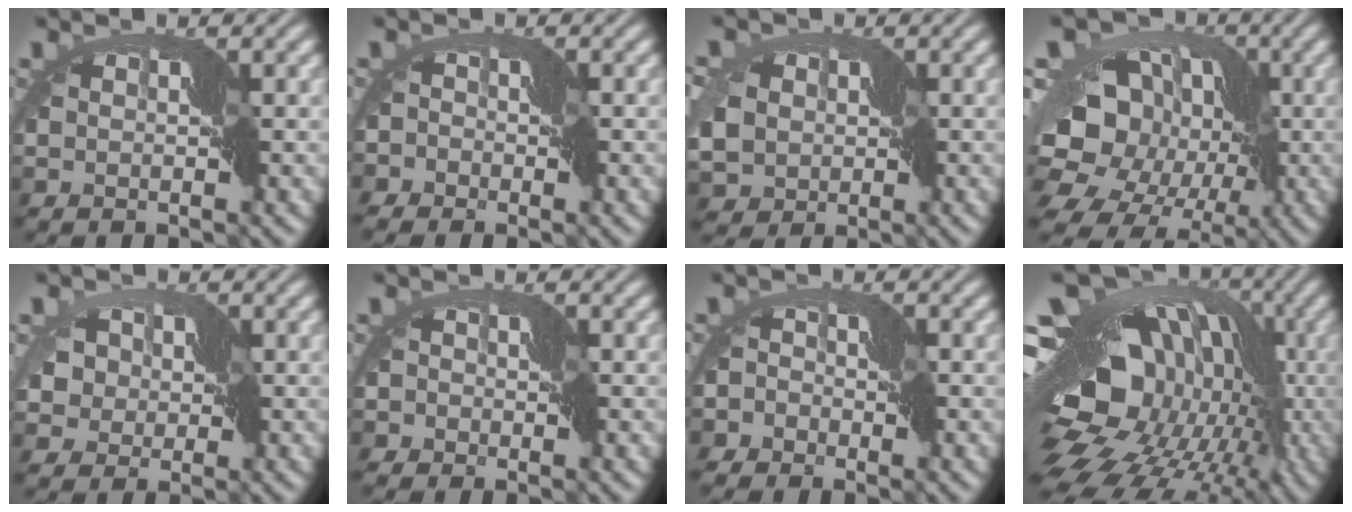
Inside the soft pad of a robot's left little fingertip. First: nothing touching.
{"total": 4.2, "force": [-3.3, 2.6, 0.3], "torque": [0.015, 0.000, -0.057]}
{"total": 8.4, "force": [-0.4, 6.7, 5.0], "torque": [-0.098, -0.010, -0.037]}
{"total": 17.0, "force": [-3.3, 14.3, 8.6], "torque": [-0.155, -0.006, -0.081]}
{"total": 5.5, "force": [-0.1, 4.9, 2.4], "torque": [-0.021, 0.028, -0.032]}
{"total": 3.0, "force": [-2.2, 2.0, 0.2], "torque": [0.013, 0.006, -0.038]}
{"total": 5.2, "force": [-4.1, 3.1, 0.8], "torque": [0.004, -0.001, -0.069]}
{"total": 18.9, "force": [-3.0, 13.7, 12.6], "torque": [-0.227, 0.005, -0.055]}